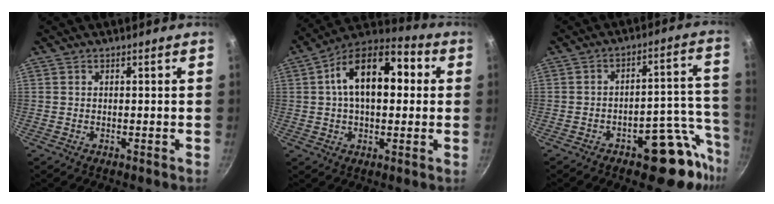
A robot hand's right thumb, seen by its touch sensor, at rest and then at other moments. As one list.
[{"total": 16.6, "force": [2.9, 9.3, 13.4], "torque": [-0.196, 0.034, 0.036]}, {"total": 13.3, "force": [-8.2, 5.0, 9.2], "torque": [-0.075, 0.083, -0.111]}]